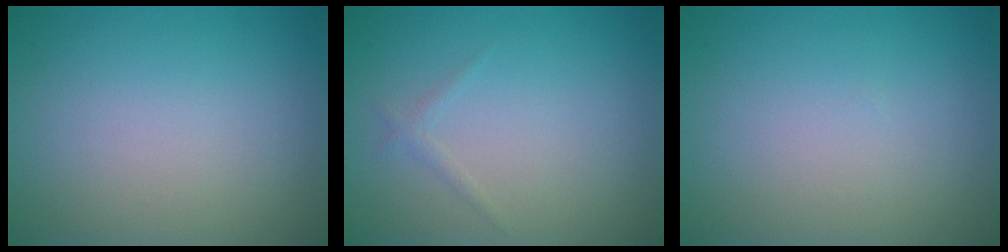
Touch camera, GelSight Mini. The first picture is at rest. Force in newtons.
{"total": 0.7, "press": 0.7, "slide": 0.0}
{"total": 0.0}